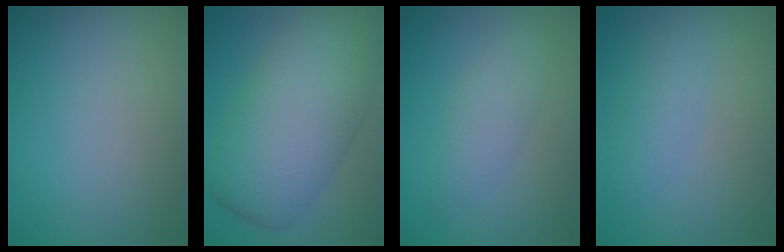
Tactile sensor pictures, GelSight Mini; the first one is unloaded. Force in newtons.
{"total": 10.0, "press": 10.0, "slide": 0.4}
{"total": 2.4, "press": 2.4, "slide": 0.0}
{"total": 2.1, "press": 2.1, "slide": 0.1}